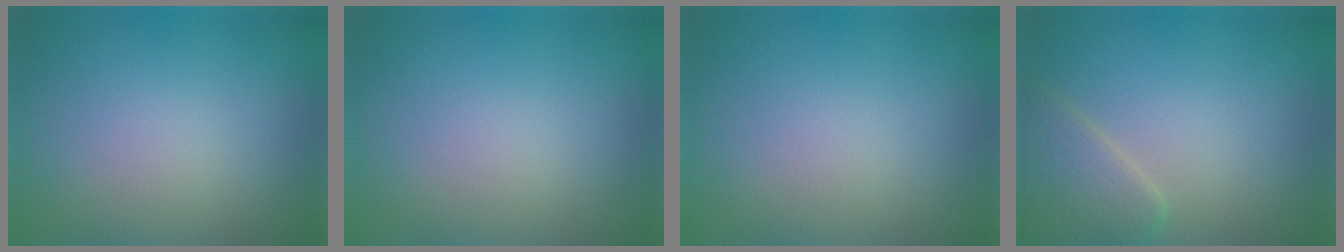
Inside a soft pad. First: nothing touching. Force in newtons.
{"total": 0.0}
{"total": 0.0}
{"total": 3.5, "press": 3.5, "slide": 0.3}